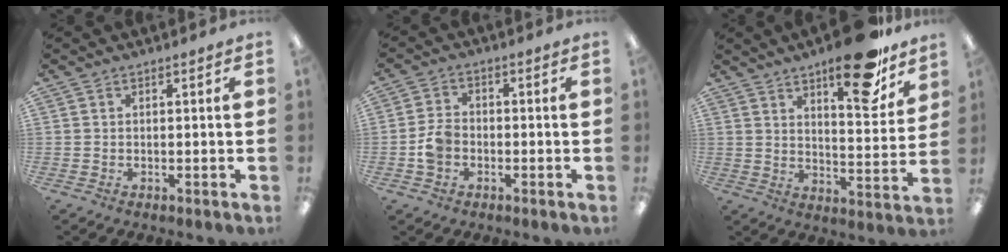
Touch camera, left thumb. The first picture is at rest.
{"total": 5.2, "force": [-1.6, 3.8, 3.1], "torque": [-0.058, 0.012, -0.029]}
{"total": 19.0, "force": [13.2, 6.7, 11.9], "torque": [-0.151, -0.086, 0.210]}